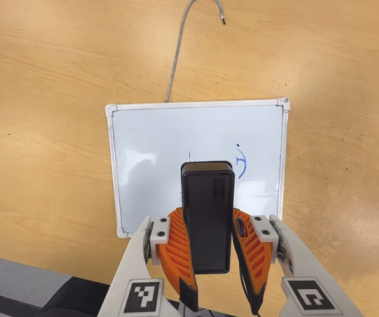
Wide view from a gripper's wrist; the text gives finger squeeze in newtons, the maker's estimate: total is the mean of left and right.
{"total": 8.5, "left": 7.4, "right": 9.7}